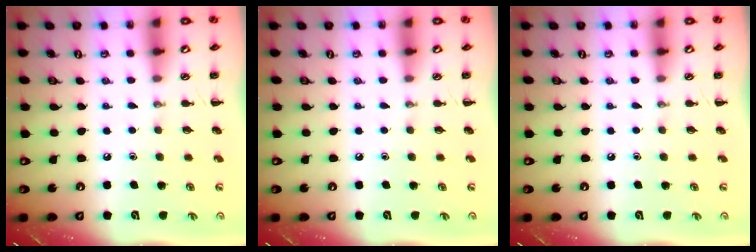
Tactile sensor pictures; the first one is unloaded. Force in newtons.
{"total": 0.0}
{"total": 0.0}